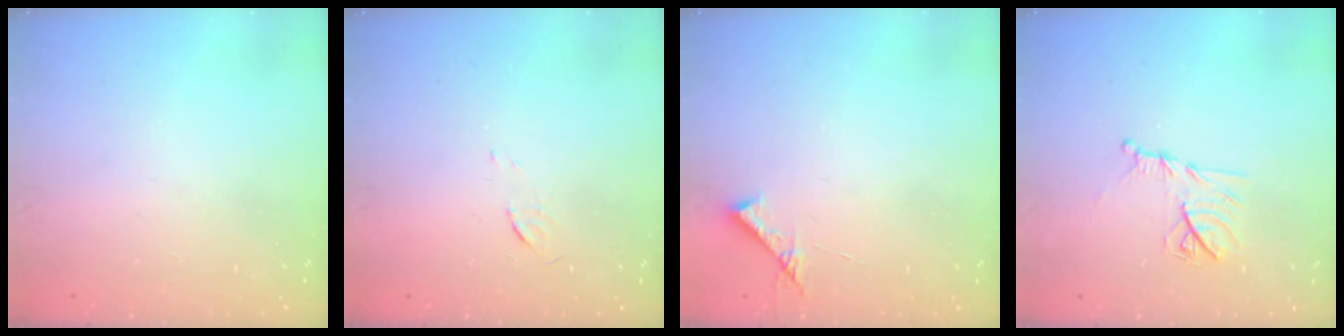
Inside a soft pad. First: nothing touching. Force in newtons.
{"total": 3.6, "press": 3.6, "slide": 0.3}
{"total": 6.9, "press": 6.9, "slide": 0.7}
{"total": 11.2, "press": 11.2, "slide": 0.5}